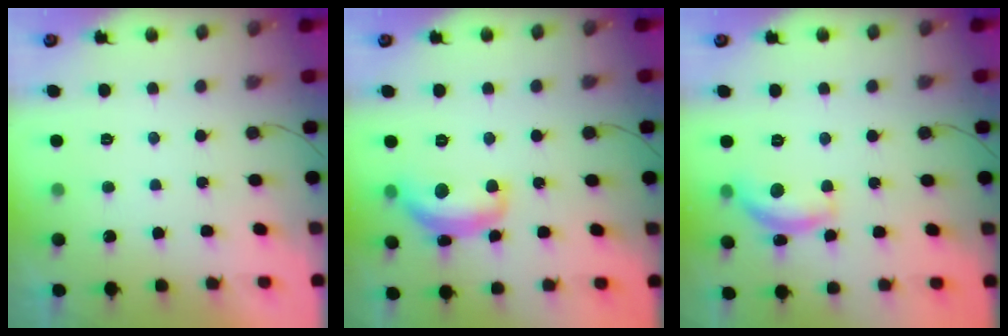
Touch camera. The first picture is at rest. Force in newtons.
{"total": 13.5, "press": 13.5, "slide": 0.9}
{"total": 11.4, "press": 11.4, "slide": 0.6}